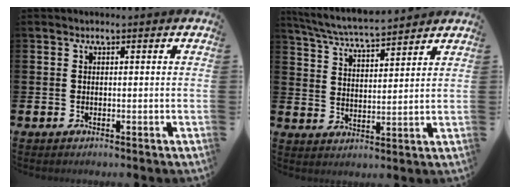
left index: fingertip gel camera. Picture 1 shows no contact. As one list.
[{"total": 6.0, "force": [5.9, 0.3, 1.4], "torque": [-0.052, -0.032, 0.104]}]